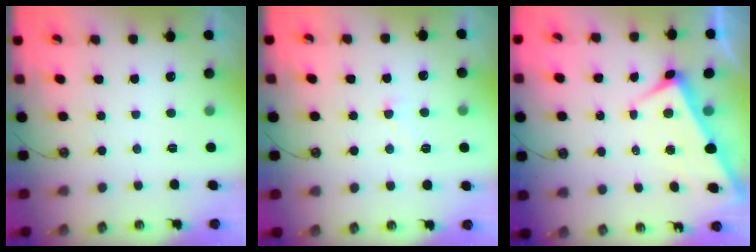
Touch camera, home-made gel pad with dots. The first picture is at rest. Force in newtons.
{"total": 3.4, "press": 3.4, "slide": 0.4}
{"total": 2.8, "press": 2.8, "slide": 0.6}